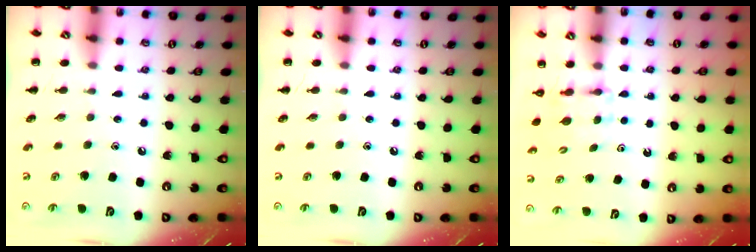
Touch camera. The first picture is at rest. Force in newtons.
{"total": 0.0}
{"total": 3.1, "press": 2.8, "slide": 1.2}